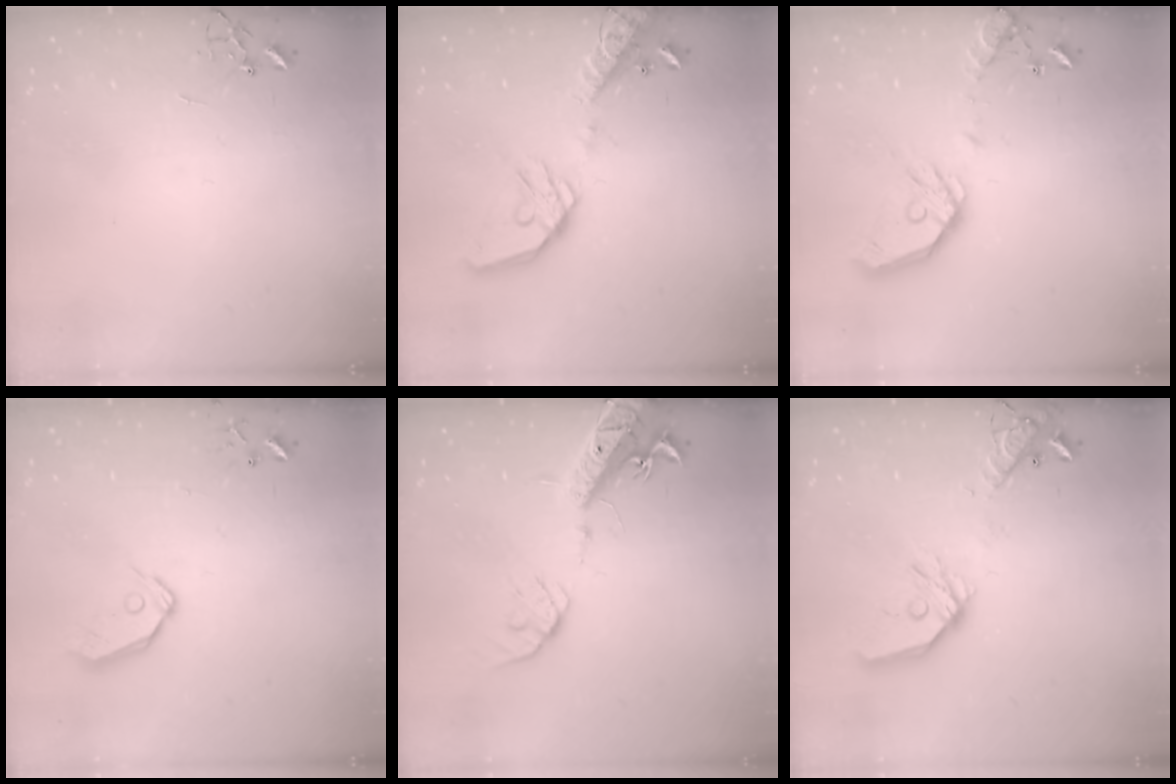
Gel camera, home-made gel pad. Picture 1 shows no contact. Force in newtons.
{"total": 17.0, "press": 16.8, "slide": 2.6}
{"total": 15.7, "press": 15.4, "slide": 2.5}
{"total": 9.3, "press": 9.2, "slide": 1.2}
{"total": 16.0, "press": 15.7, "slide": 3.3}
{"total": 18.3, "press": 18.2, "slide": 2.6}